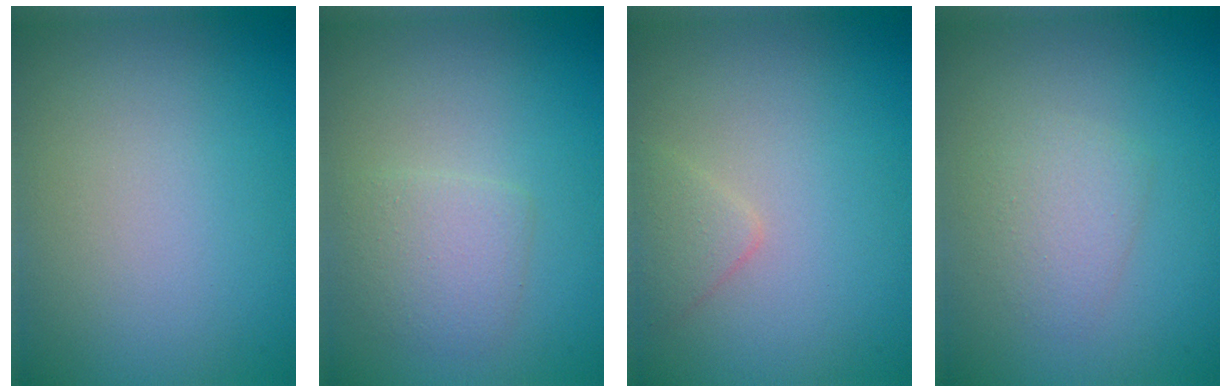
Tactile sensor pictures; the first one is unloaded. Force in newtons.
{"total": 2.3, "press": 2.3, "slide": 0.0}
{"total": 1.4, "press": 1.4, "slide": 0.1}
{"total": 2.1, "press": 2.1, "slide": 0.2}